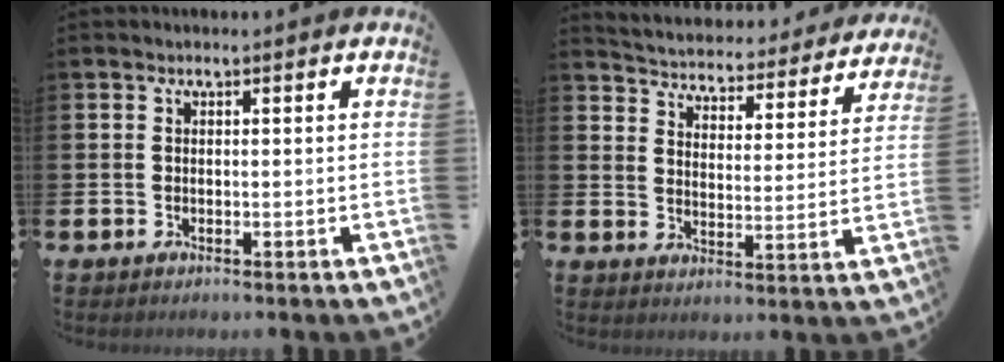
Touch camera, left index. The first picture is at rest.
{"total": 4.4, "force": [4.4, 0.7, 0.2], "torque": [-0.030, -0.041, 0.070]}